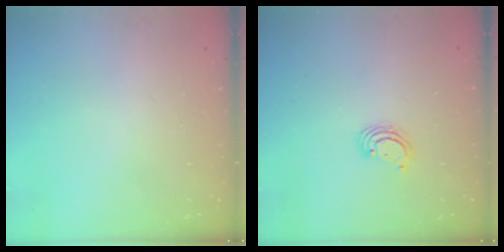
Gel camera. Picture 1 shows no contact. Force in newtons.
{"total": 3.1, "press": 3.1, "slide": 0.3}